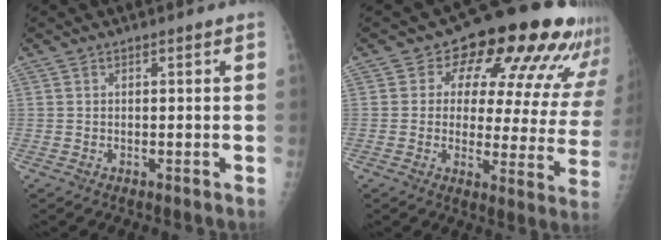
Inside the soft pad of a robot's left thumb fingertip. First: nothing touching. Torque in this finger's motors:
{"motor_torque": [0.17, 0.78, -0.03, -0.25, 0.06]}